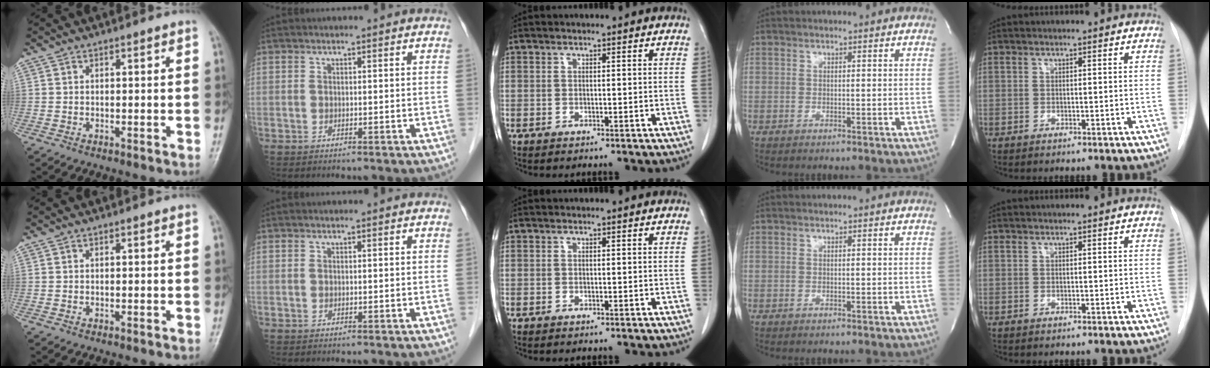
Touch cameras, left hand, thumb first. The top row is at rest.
{}